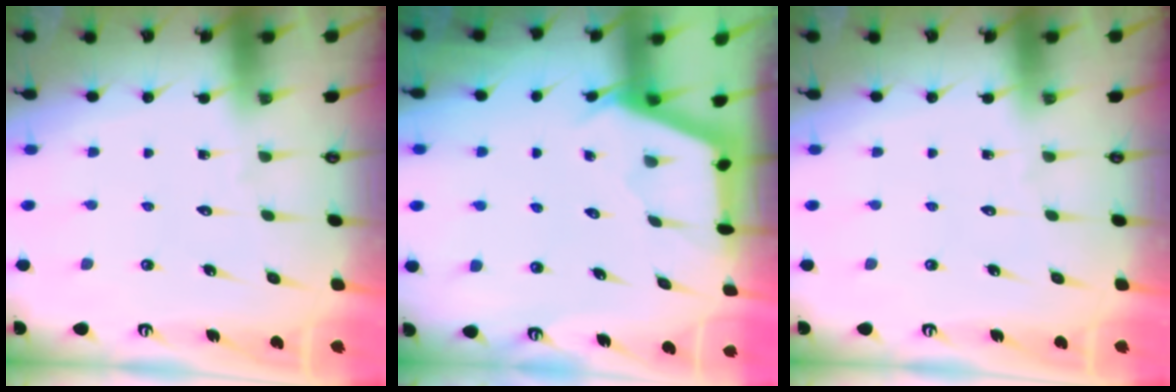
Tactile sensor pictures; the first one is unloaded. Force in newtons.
{"total": 2.7, "press": 2.7, "slide": 0.4}
{"total": 0.0}